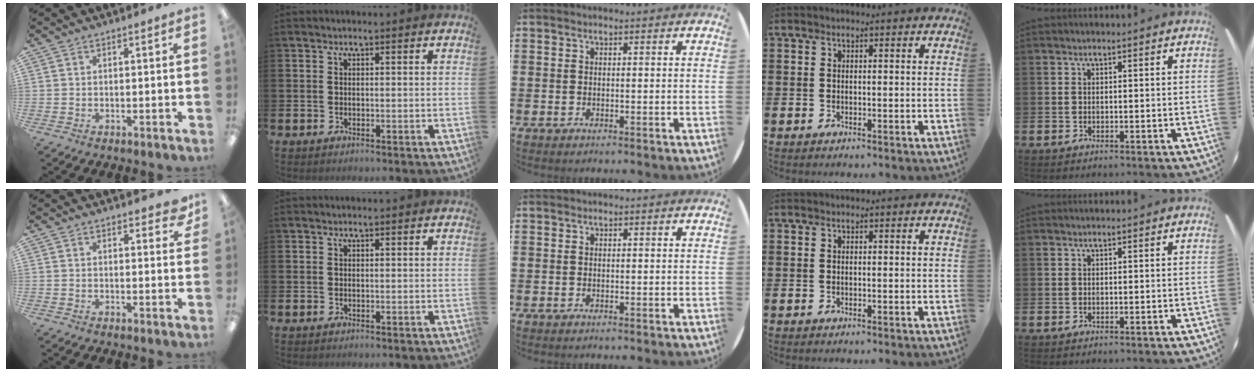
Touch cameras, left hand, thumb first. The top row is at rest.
{"thumb": {"total": 3.1, "force": [2.5, 1.1, 1.5], "torque": [-0.010, -0.011, 0.040]}}